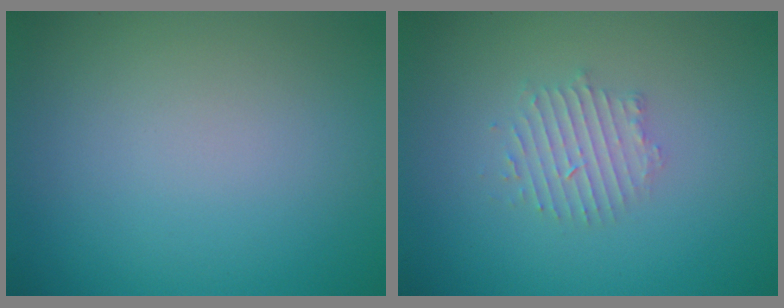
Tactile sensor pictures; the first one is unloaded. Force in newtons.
{"total": 2.1, "press": 2.1, "slide": 0.4}